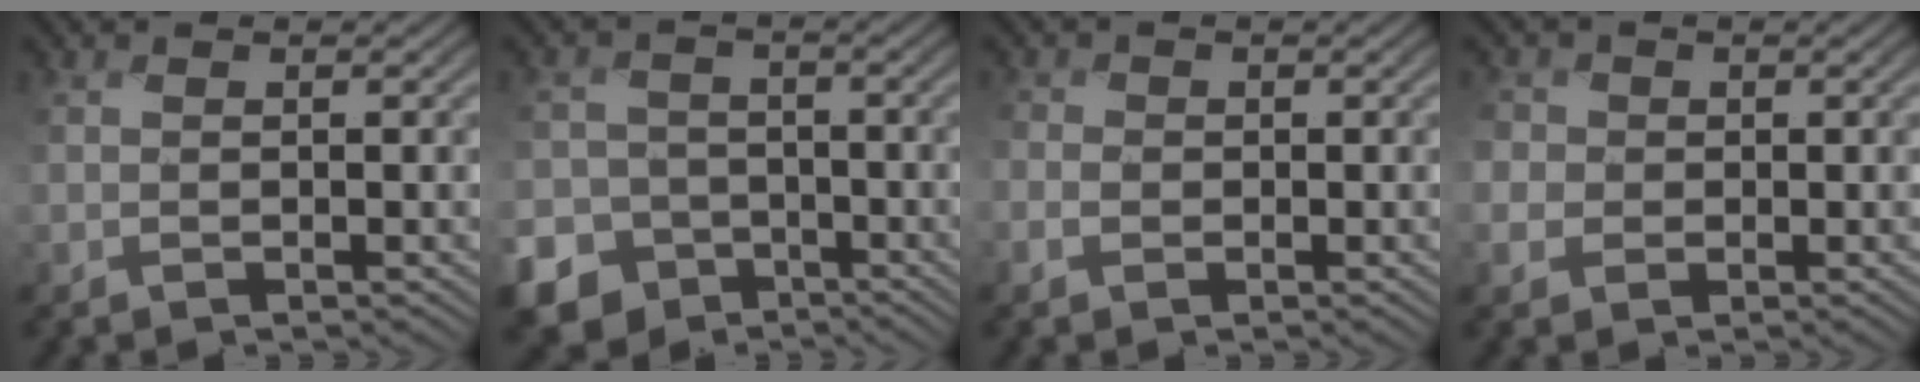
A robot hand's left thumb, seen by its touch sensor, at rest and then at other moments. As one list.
[{"total": 13.0, "force": [-7.1, 10.6, 2.2], "torque": [-0.092, -0.058, -0.124]}, {"total": 2.0, "force": [-0.6, 1.8, 0.7], "torque": [-0.019, -0.002, -0.019]}, {"total": 3.4, "force": [0.1, 3.3, 0.9], "torque": [-0.038, 0.006, -0.008]}]